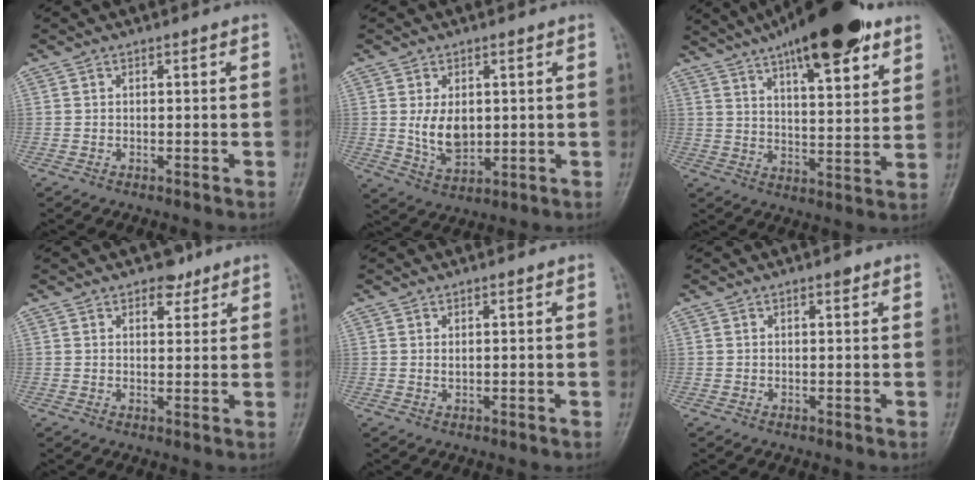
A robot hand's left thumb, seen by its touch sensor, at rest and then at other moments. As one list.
[{"total": 6.9, "force": [0.9, 4.6, 5.0], "torque": [-0.072, -0.016, 0.029]}, {"total": 21.3, "force": [13.4, 6.4, 15.3], "torque": [-0.219, -0.036, 0.208]}, {"total": 3.6, "force": [2.6, 2.1, 1.3], "torque": [0.000, -0.015, 0.038]}, {"total": 1.1, "force": [0.7, 0.5, 0.8], "torque": [-0.009, -0.004, 0.012]}, {"total": 1.0, "force": [0.8, 0.4, 0.6], "torque": [-0.005, -0.004, 0.011]}]